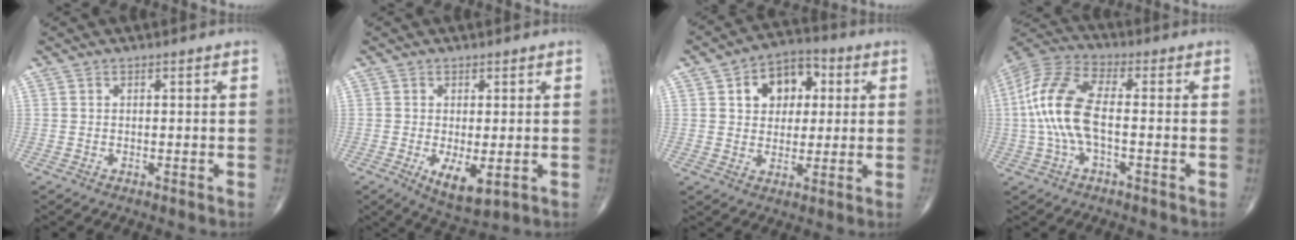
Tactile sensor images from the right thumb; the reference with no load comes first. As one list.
[{"total": 6.1, "force": [-1.4, 2.5, 5.5], "torque": [-0.092, -0.019, -0.013]}, {"total": 10.7, "force": [3.0, 7.7, 6.8], "torque": [-0.060, 0.008, 0.042]}, {"total": 13.2, "force": [-0.9, 5.4, 12.0], "torque": [-0.270, 0.035, -0.023]}]